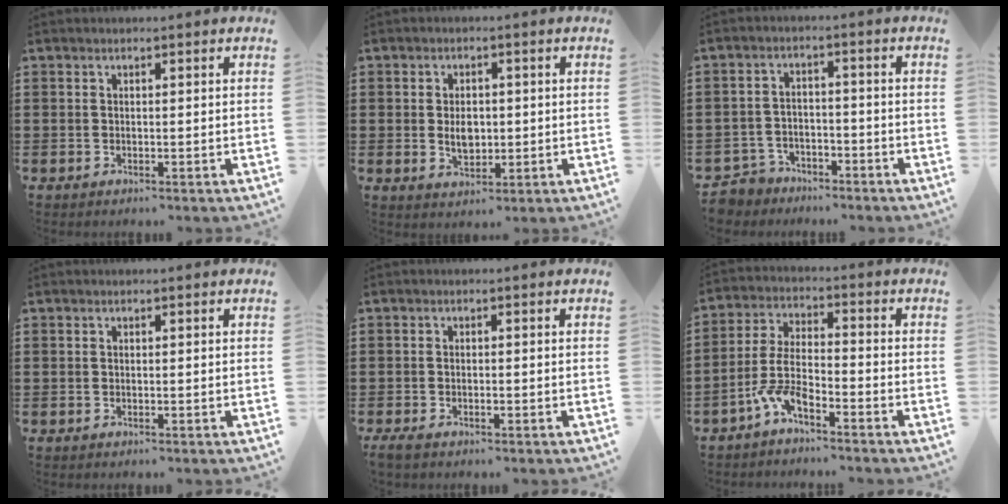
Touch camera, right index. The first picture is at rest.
{"total": 3.7, "force": [0.0, 2.6, 2.6], "torque": [-0.047, 0.004, -0.004]}
{"total": 3.8, "force": [-3.5, 1.5, 0.0], "torque": [-0.016, 0.003, -0.077]}
{"total": 0.0}
{"total": 1.2, "force": [-0.7, 0.5, 0.8], "torque": [-0.023, -0.004, -0.016]}
{"total": 6.2, "force": [-4.2, 1.7, 4.2], "torque": [-0.115, -0.008, -0.090]}